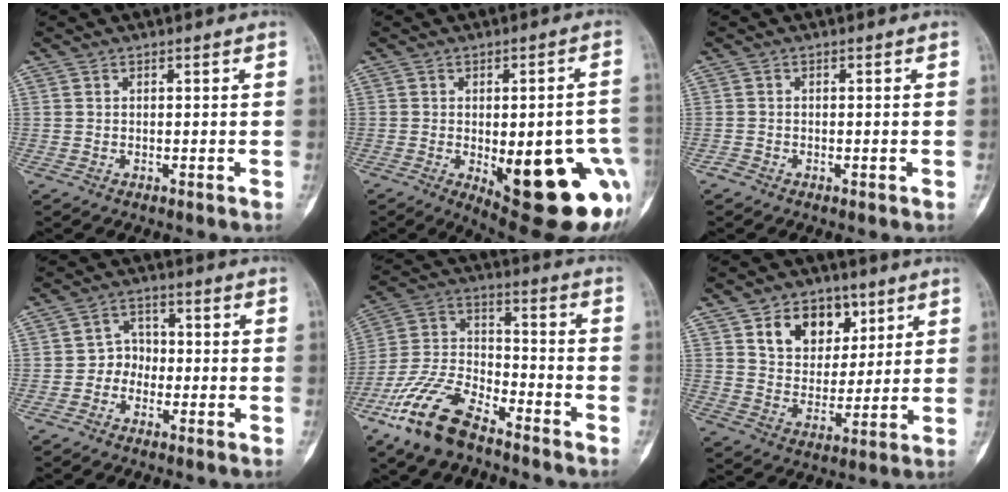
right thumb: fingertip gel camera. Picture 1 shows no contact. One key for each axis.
{"total": 23.5, "fx": -6.5, "fy": 8.4, "fz": 21.0, "tx": -0.200, "ty": 0.001, "tz": -0.056}
{"total": 0.9, "fx": -0.7, "fy": 0.4, "fz": 0.2, "tx": -0.001, "ty": 0.001, "tz": -0.017}
{"total": 4.2, "fx": -1.3, "fy": 3.7, "fz": 1.6, "tx": 0.006, "ty": 0.018, "tz": -0.036}
{"total": 15.6, "fx": -10.5, "fy": 6.6, "fz": 9.4, "tx": -0.191, "ty": 0.053, "tz": -0.209}
{"total": 12.0, "fx": 5.7, "fy": 8.6, "fz": 6.1, "tx": -0.057, "ty": -0.028, "tz": 0.100}